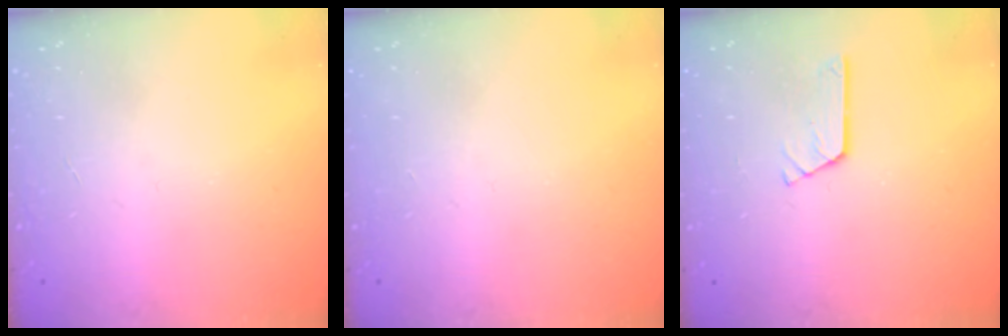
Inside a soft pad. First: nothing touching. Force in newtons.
{"total": 1.9, "press": 1.9, "slide": 0.3}
{"total": 2.6, "press": 2.6, "slide": 0.3}